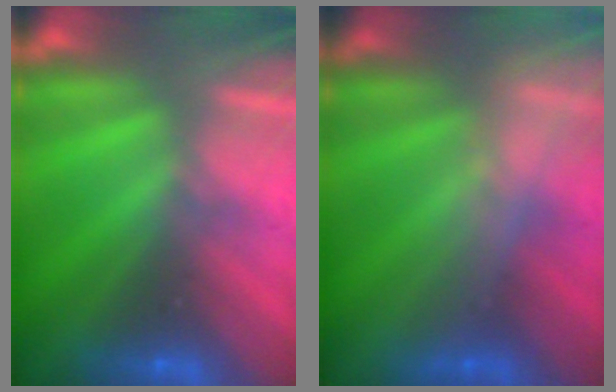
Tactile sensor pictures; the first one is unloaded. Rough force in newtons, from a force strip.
{"total": 2.5}